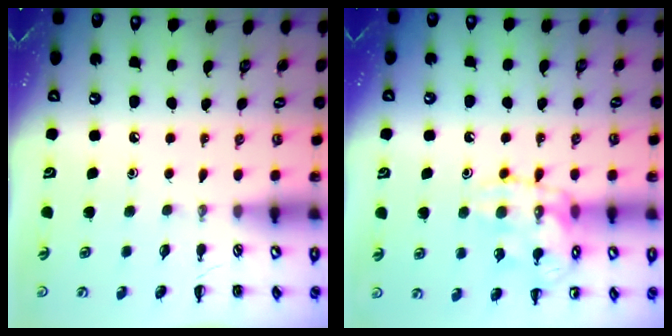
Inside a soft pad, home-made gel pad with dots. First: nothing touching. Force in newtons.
{"total": 13.6, "press": 13.6, "slide": 1.1}